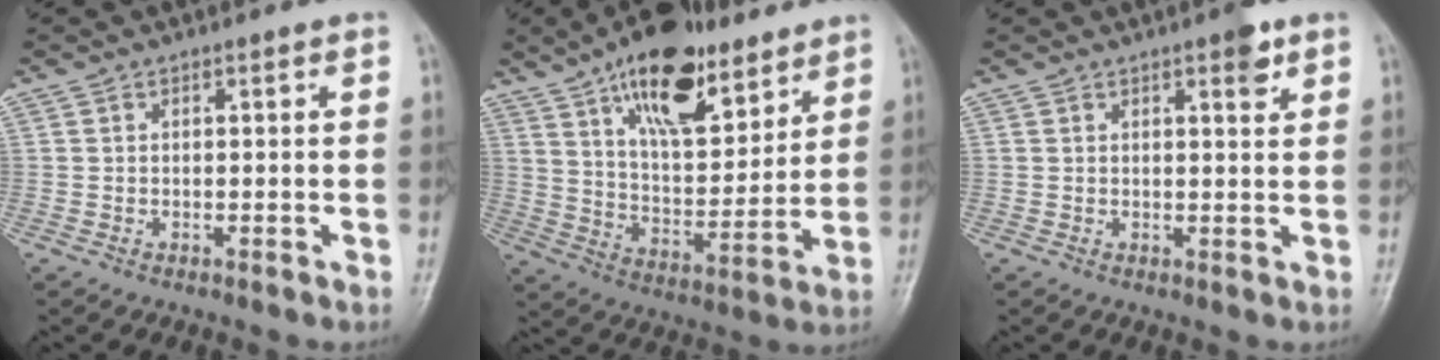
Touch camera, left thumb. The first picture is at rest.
{"total": 19.9, "force": [12.1, 8.8, 13.1], "torque": [-0.170, -0.056, 0.204]}
{"total": 3.0, "force": [1.8, 0.9, 2.3], "torque": [-0.022, -0.006, 0.020]}